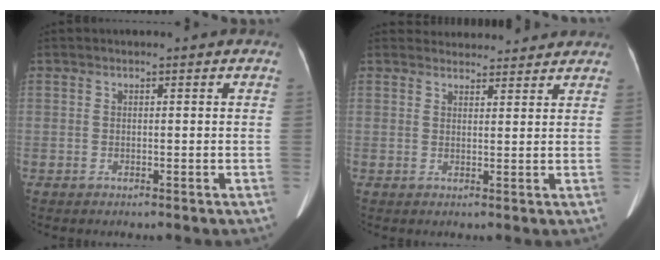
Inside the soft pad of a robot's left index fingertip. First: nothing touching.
{"total": 7.1, "force": [6.8, 2.0, 0.5], "torque": [0.002, 0.020, 0.074]}